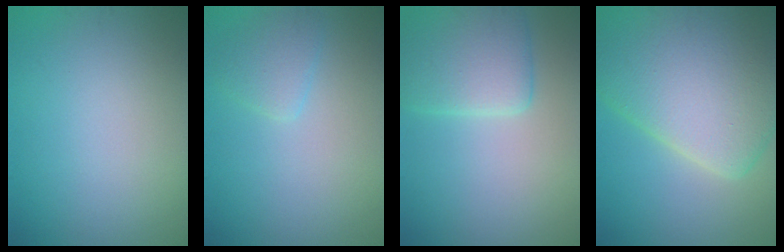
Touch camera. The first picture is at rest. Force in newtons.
{"total": 1.8, "press": 1.8, "slide": 0.2}
{"total": 4.4, "press": 4.4, "slide": 0.2}
{"total": 11.7, "press": 11.6, "slide": 0.9}